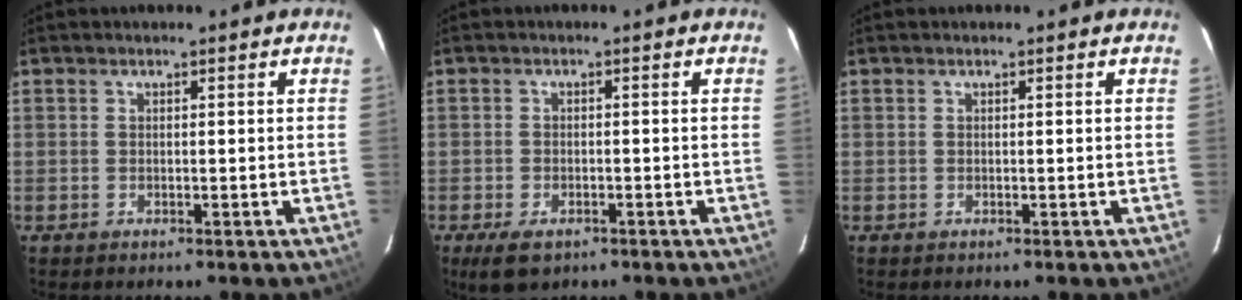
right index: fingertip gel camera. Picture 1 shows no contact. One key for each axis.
{"total": 5.3, "fx": -3.2, "fy": 2.8, "fz": 3.1, "tx": -0.073, "ty": -0.015, "tz": -0.054}
{"total": 0.0}